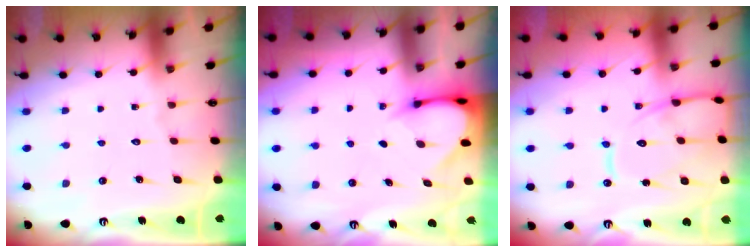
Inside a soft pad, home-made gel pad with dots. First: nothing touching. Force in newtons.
{"total": 3.3, "press": 3.3, "slide": 0.2}
{"total": 12.4, "press": 12.4, "slide": 0.7}